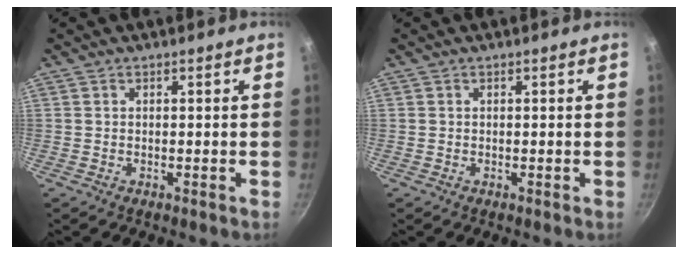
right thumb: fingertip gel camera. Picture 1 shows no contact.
{"total": 0.0}